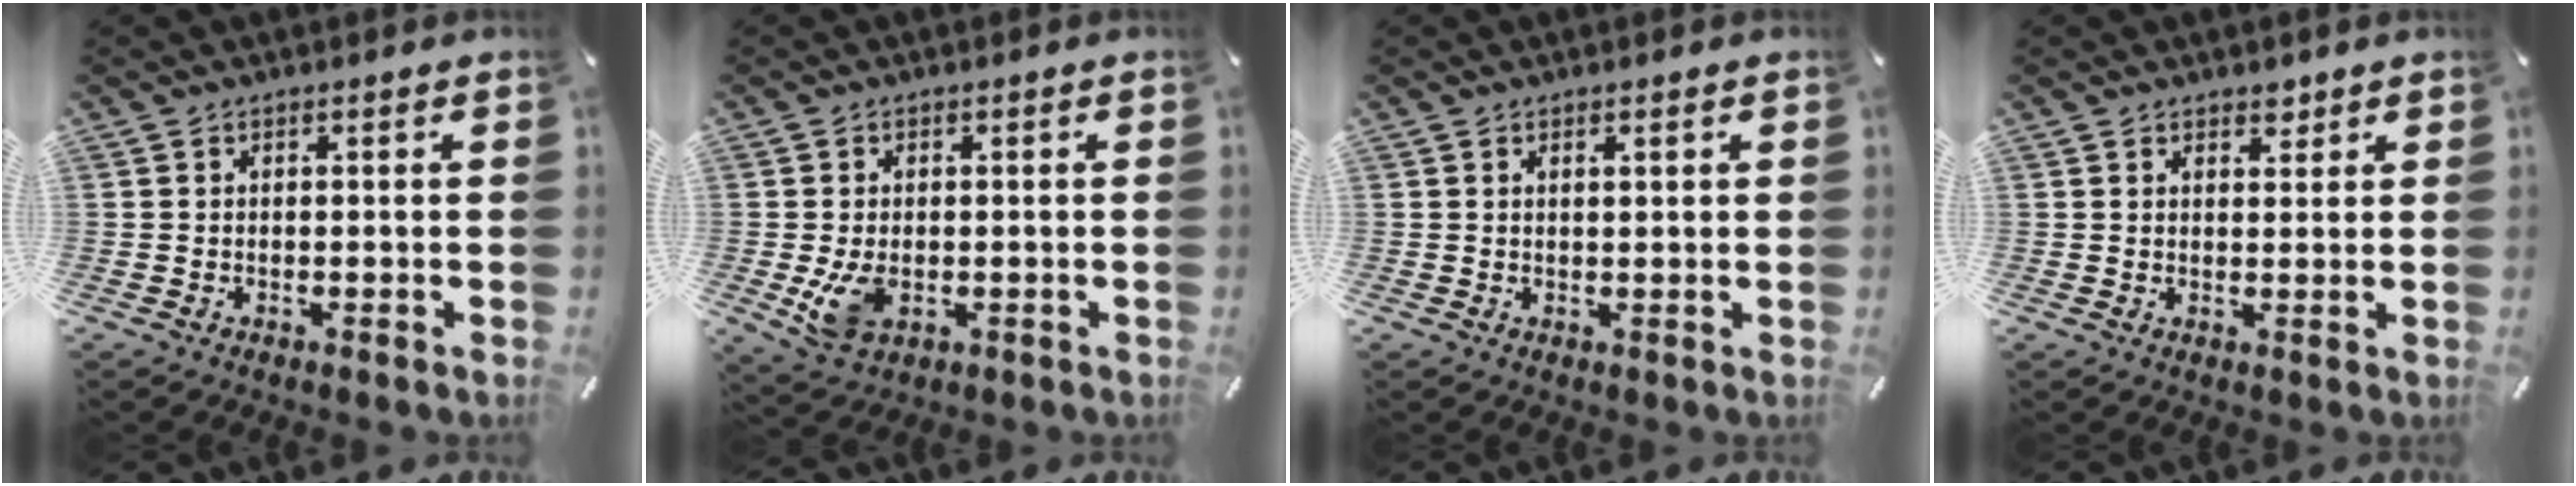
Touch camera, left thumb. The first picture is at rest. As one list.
[{"total": 5.8, "force": [-0.9, 4.0, 4.0], "torque": [-0.093, -0.007, -0.018]}, {"total": 0.9, "force": [0.6, 0.2, 0.7], "torque": [-0.013, 0.000, 0.011]}, {"total": 2.3, "force": [1.7, 1.5, 0.5], "torque": [0.013, -0.008, 0.027]}]